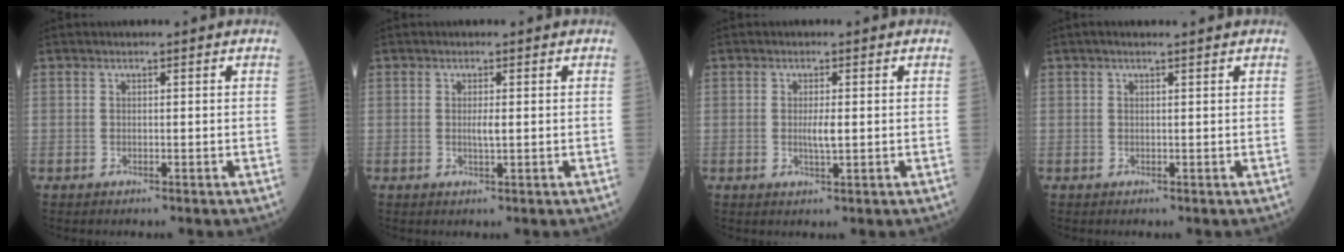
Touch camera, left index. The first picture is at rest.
{"total": 1.5, "force": [0.1, 0.1, 1.5], "torque": [-0.031, -0.001, 0.002]}
{"total": 2.3, "force": [0.0, 0.3, 2.3], "torque": [-0.047, -0.003, 0.002]}
{"total": 2.5, "force": [2.0, -0.1, 1.6], "torque": [-0.023, 0.020, 0.028]}